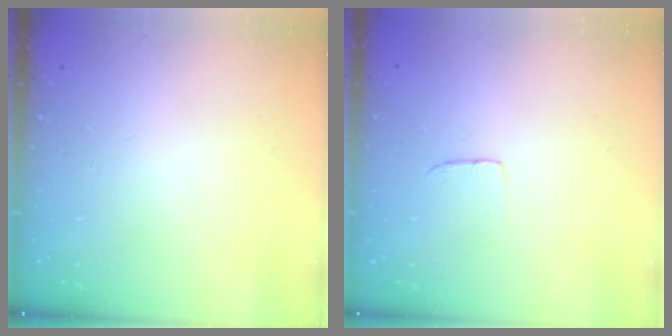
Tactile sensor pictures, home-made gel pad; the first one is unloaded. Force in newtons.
{"total": 2.4, "press": 2.4, "slide": 0.1}